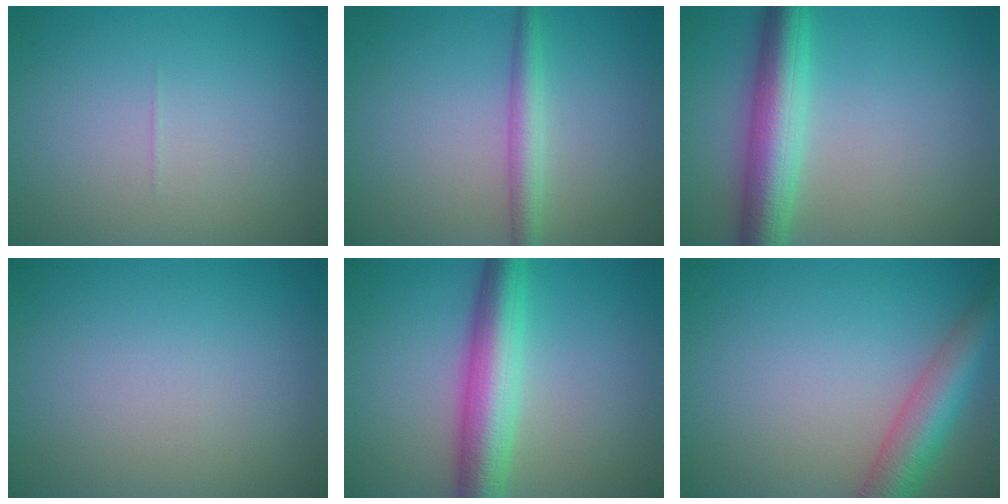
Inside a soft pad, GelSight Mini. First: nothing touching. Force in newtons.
{"total": 2.5, "press": 2.5, "slide": 0.1}
{"total": 6.5, "press": 6.5, "slide": 0.0}
{"total": 0.0}
{"total": 6.8, "press": 6.8, "slide": 0.1}
{"total": 5.8, "press": 5.8, "slide": 0.2}